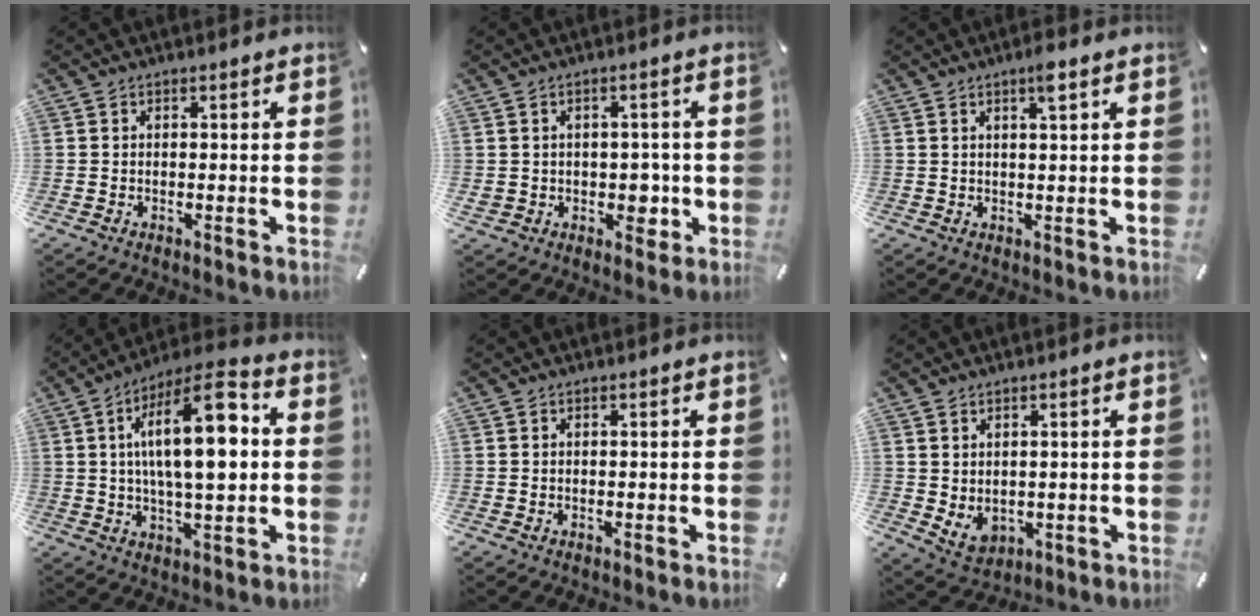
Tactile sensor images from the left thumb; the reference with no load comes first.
{"total": 5.1, "force": [-0.3, 4.5, 2.4], "torque": [-0.034, 0.005, -0.004]}
{"total": 3.2, "force": [1.8, 0.3, 2.6], "torque": [-0.048, -0.002, 0.027]}
{"total": 18.0, "force": [2.6, 6.8, 16.4], "torque": [-0.277, -0.006, 0.034]}
{"total": 0.0}
{"total": 4.1, "force": [1.2, 3.6, 1.6], "torque": [-0.031, -0.013, 0.020]}